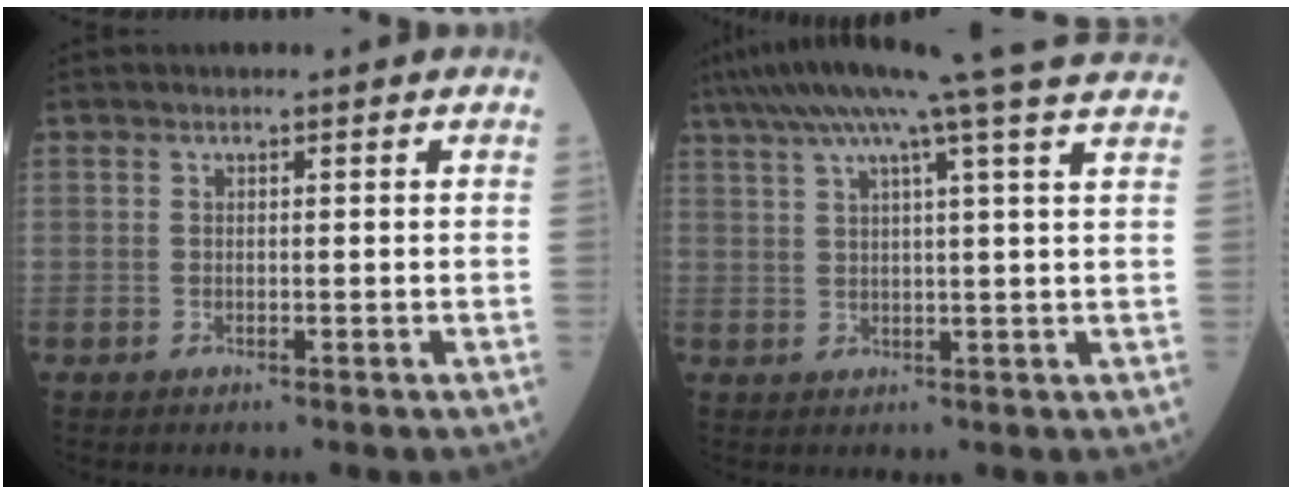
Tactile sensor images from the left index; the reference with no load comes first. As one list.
[{"total": 17.7, "force": [14.4, -2.3, 10.1], "torque": [-0.172, 0.016, 0.188]}]